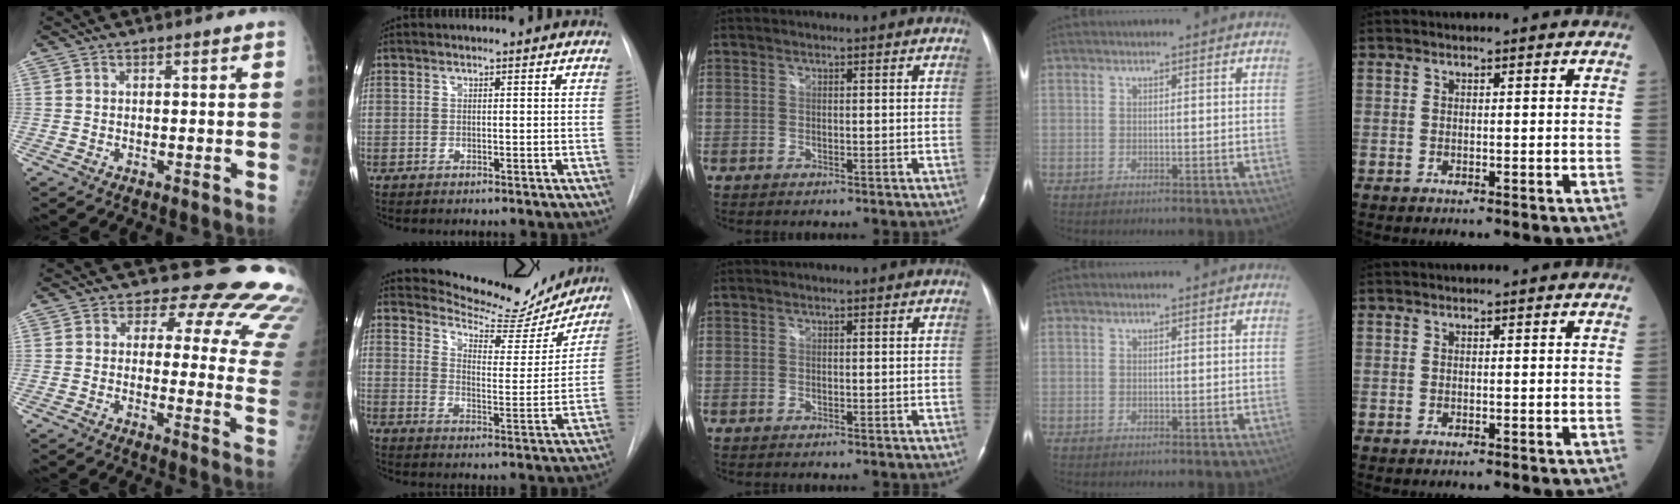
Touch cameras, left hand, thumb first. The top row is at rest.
{"thumb": {"total": 18.7, "force": [14.2, 8.4, 8.7], "torque": [-0.049, -0.091, 0.127]}, "index": {"total": 15.3, "force": [14.8, 3.1, 2.2], "torque": [-0.027, -0.045, 0.189]}}